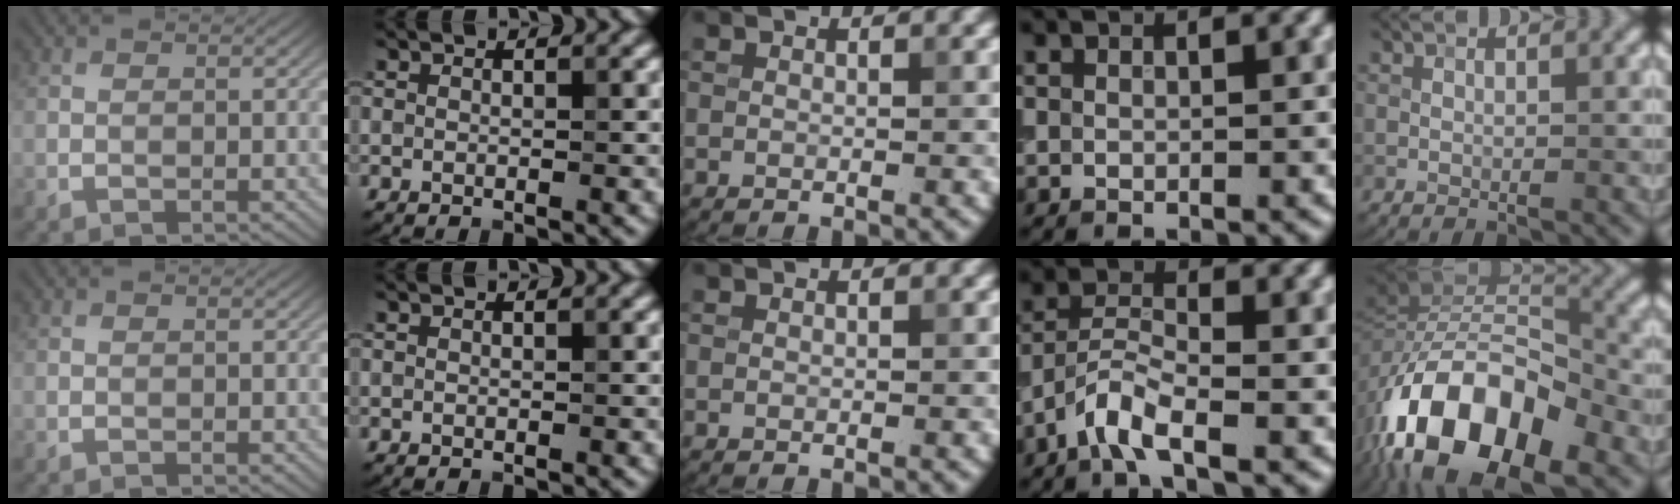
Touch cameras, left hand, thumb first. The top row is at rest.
{"ring": {"total": 3.5, "force": [-2.4, 0.7, 2.4], "torque": [-0.054, 0.006, -0.059]}, "little": {"total": 15.2, "force": [-7.6, 7.8, 10.6], "torque": [-0.194, 0.010, -0.147]}}